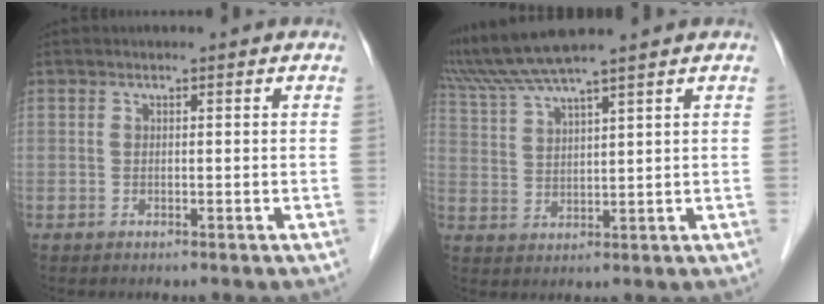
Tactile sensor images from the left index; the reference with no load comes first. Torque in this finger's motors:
{"motor_torque": [1.03, -1.11, 0.55, 0.21]}